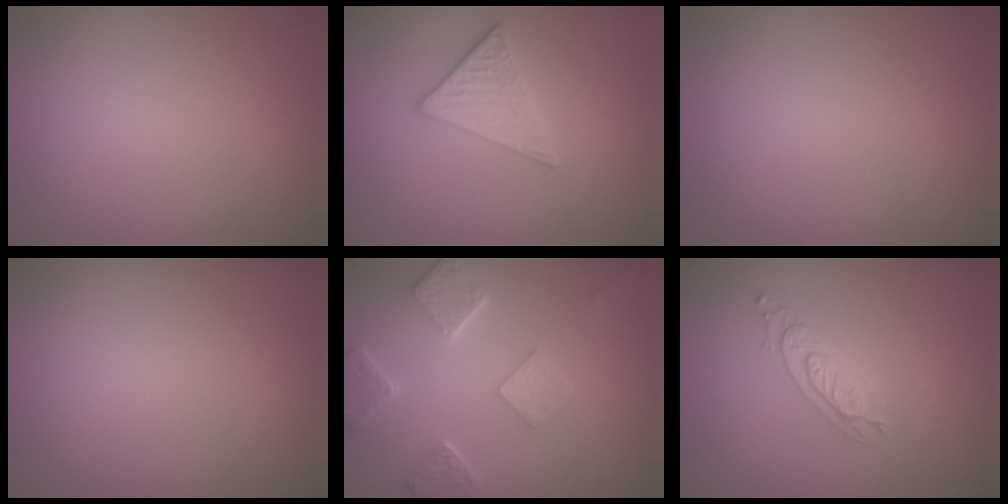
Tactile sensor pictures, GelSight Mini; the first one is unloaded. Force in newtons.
{"total": 2.9, "press": 2.7, "slide": 1.1}
{"total": 0.0}
{"total": 0.0}
{"total": 4.8, "press": 3.9, "slide": 2.9}
{"total": 2.1, "press": 2.1, "slide": 0.2}